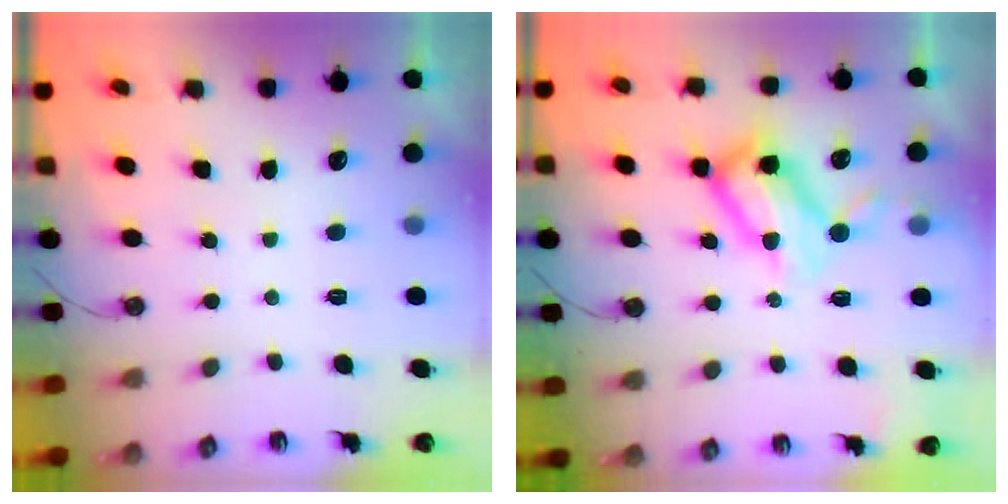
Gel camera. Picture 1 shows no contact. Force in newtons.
{"total": 16.3, "press": 16.2, "slide": 1.3}